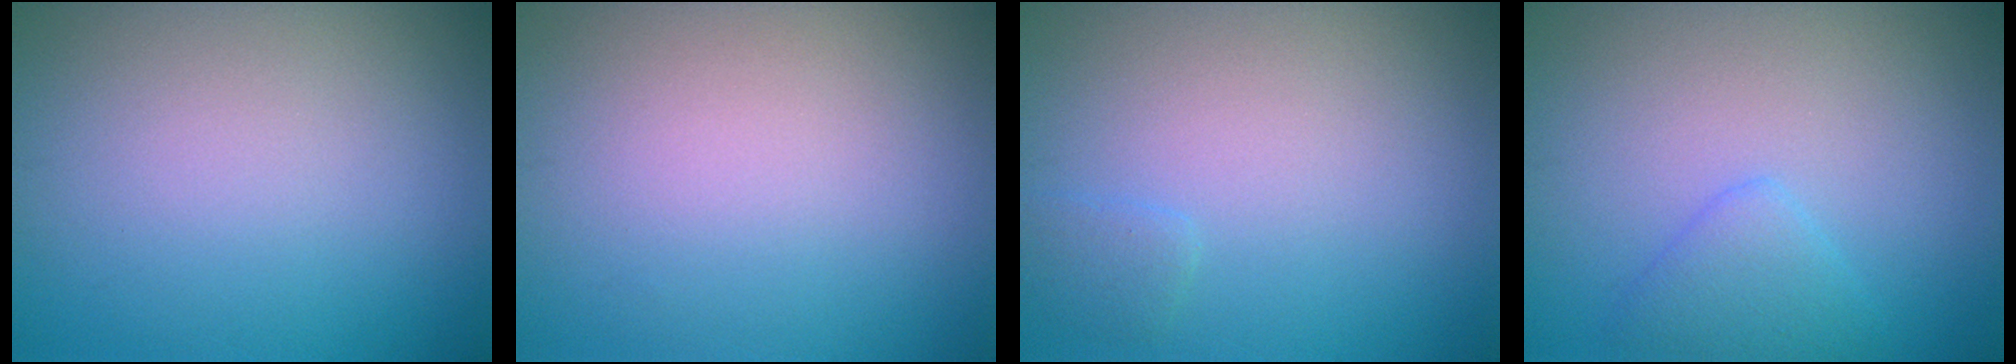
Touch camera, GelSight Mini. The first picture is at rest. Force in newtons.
{"total": 0.0}
{"total": 1.0, "press": 1.0, "slide": 0.1}
{"total": 2.1, "press": 2.1, "slide": 0.2}